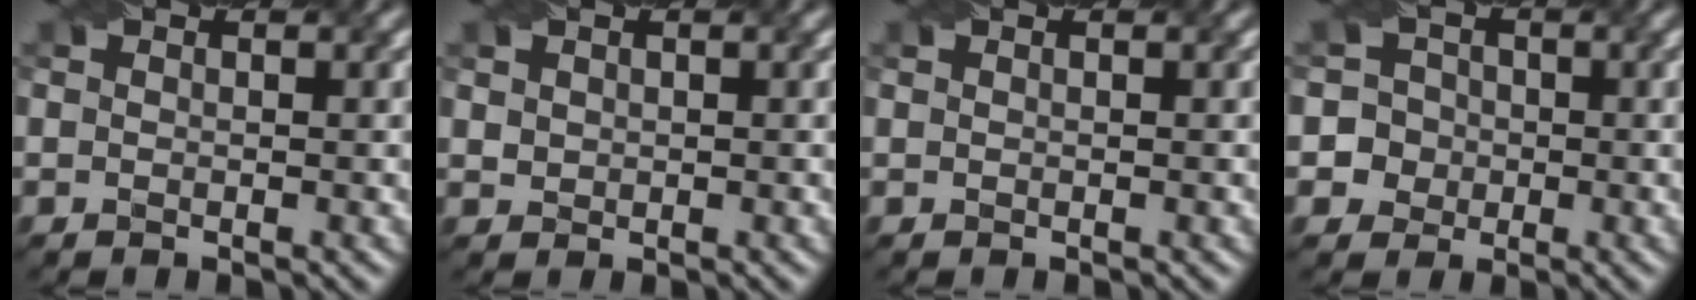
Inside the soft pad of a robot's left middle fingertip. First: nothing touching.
{"total": 0.9, "force": [0.5, 0.7, 0.2], "torque": [-0.004, 0.003, 0.011]}
{"total": 0.0}
{"total": 5.3, "force": [-1.0, 5.2, 0.8], "torque": [0.000, 0.023, -0.036]}